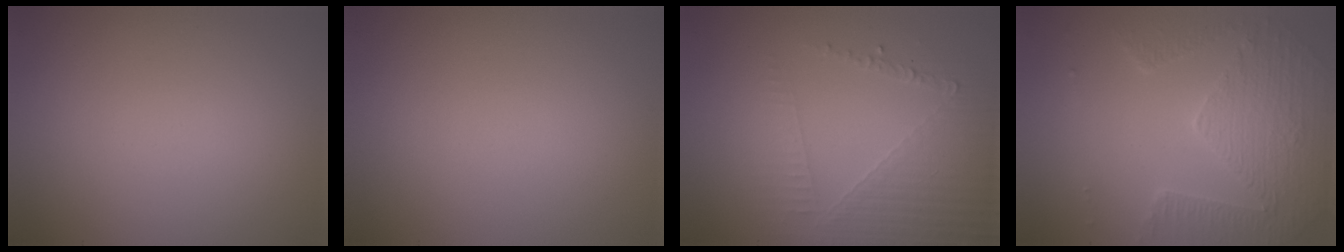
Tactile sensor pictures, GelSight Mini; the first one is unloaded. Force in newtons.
{"total": 0.0}
{"total": 5.2, "press": 3.1, "slide": 4.2}
{"total": 3.8, "press": 3.5, "slide": 1.4}